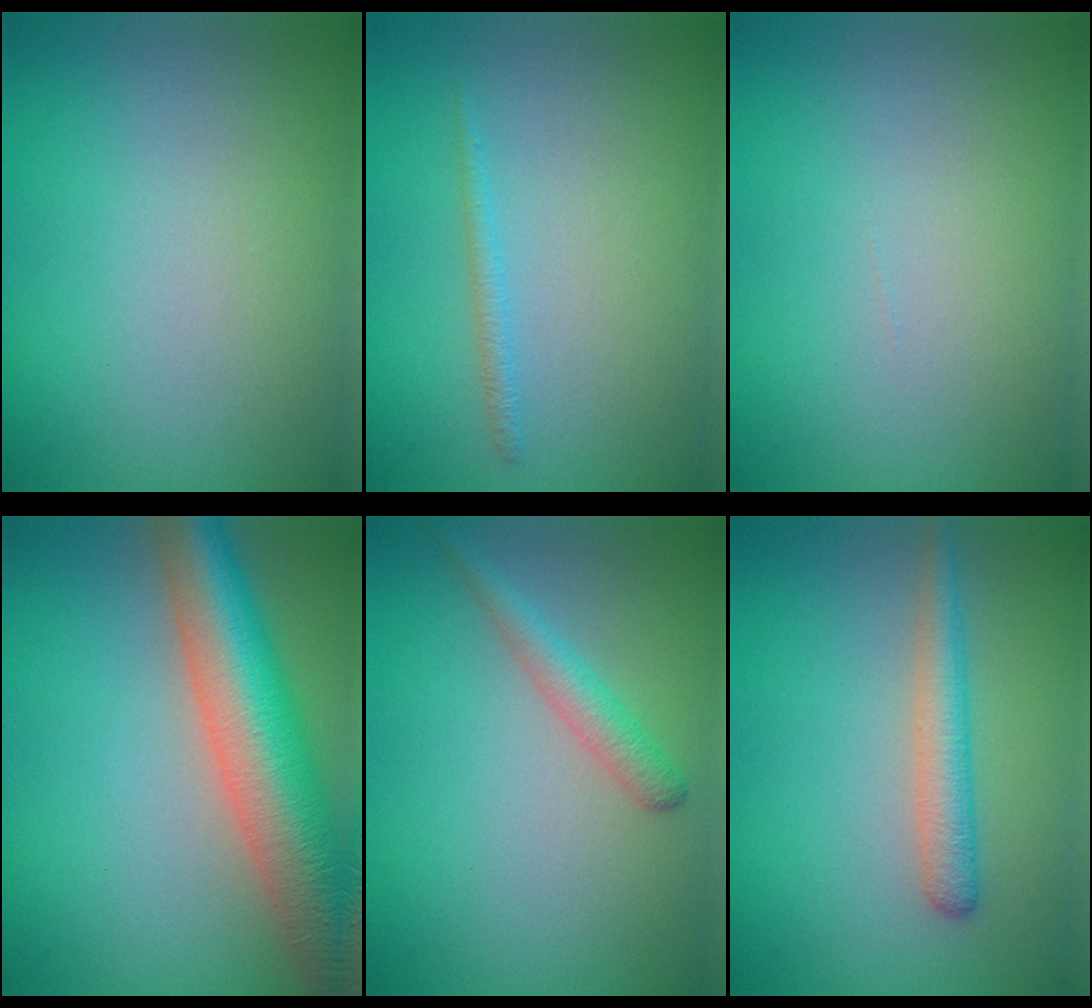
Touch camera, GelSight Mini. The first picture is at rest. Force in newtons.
{"total": 1.0, "press": 1.0, "slide": 0.1}
{"total": 0.0}
{"total": 11.0, "press": 10.9, "slide": 0.9}
{"total": 2.2, "press": 2.2, "slide": 0.1}
{"total": 2.8, "press": 2.8, "slide": 0.1}